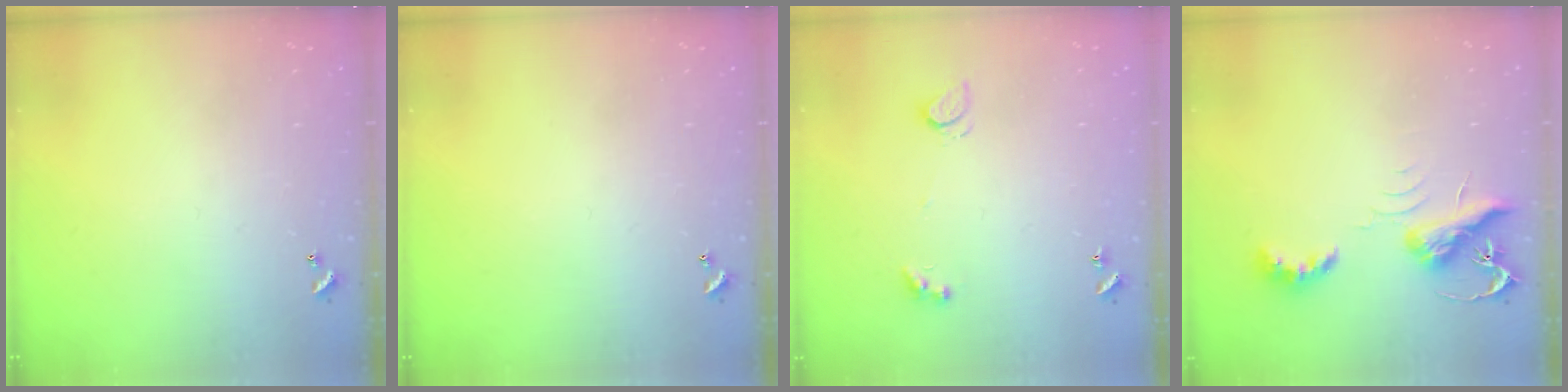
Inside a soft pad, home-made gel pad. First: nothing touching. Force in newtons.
{"total": 0.0}
{"total": 1.4, "press": 1.2, "slide": 0.6}
{"total": 6.6, "press": 6.6, "slide": 0.3}